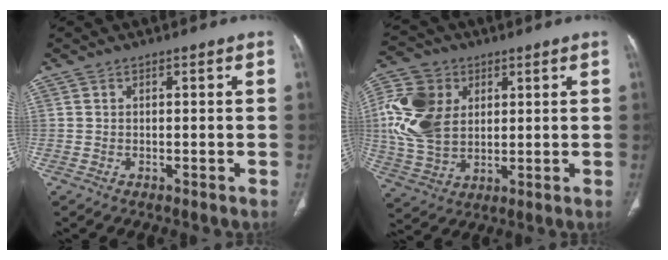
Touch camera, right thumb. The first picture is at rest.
{"total": 14.7, "force": [2.9, 10.9, 9.4], "torque": [-0.180, 0.000, 0.056]}